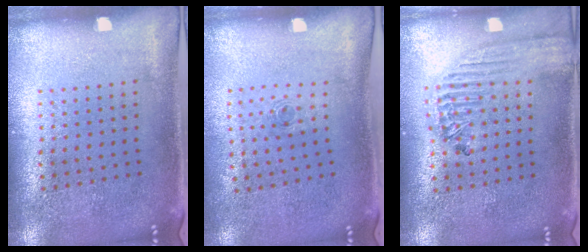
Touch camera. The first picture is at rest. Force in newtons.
{"total": 0.7, "press": 0.3, "slide": 0.6}
{"total": 1.8, "press": 1.6, "slide": 0.7}